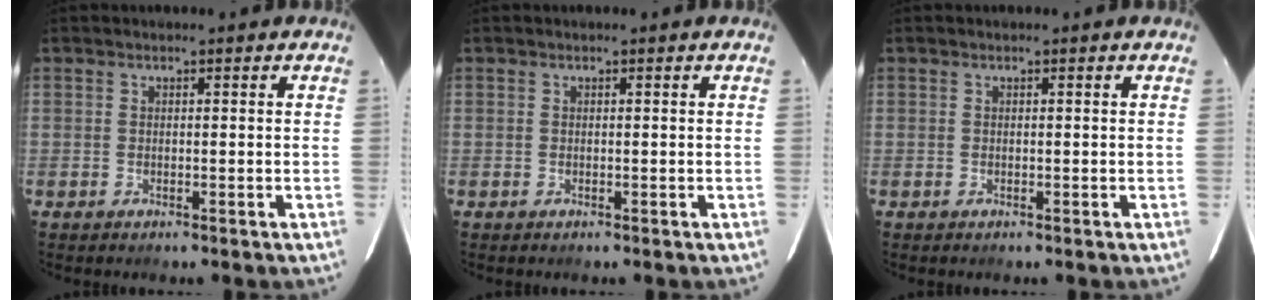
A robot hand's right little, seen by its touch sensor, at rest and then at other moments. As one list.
[{"total": 0.0}, {"total": 0.0}]